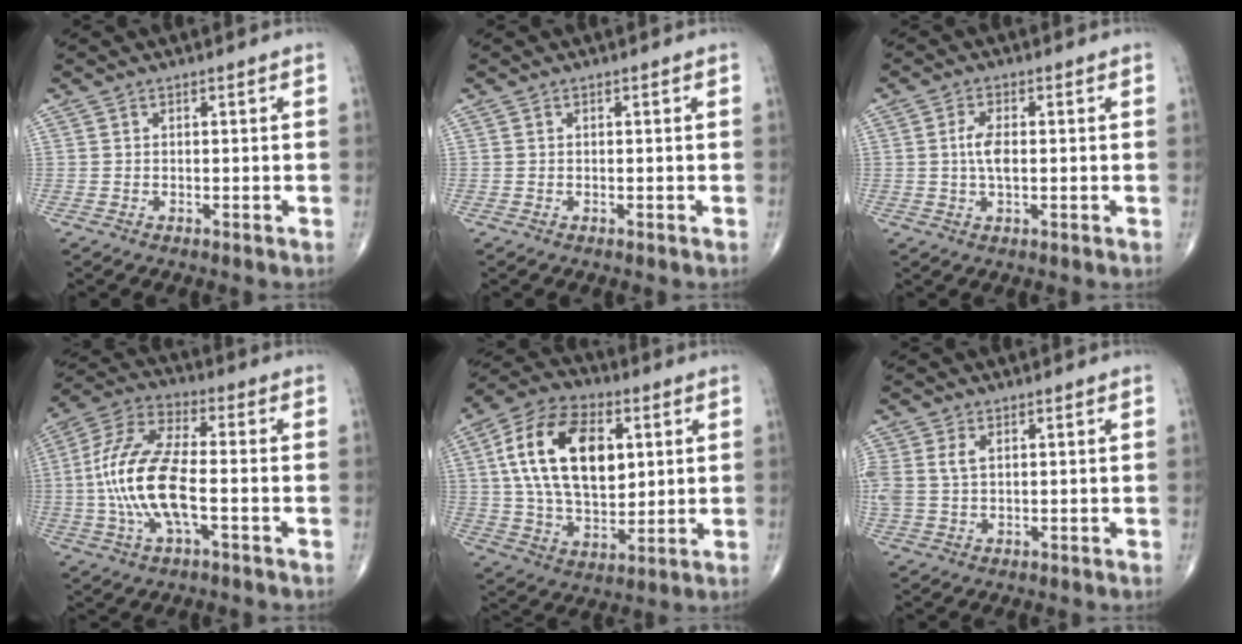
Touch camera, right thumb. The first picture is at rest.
{"total": 0.0}
{"total": 4.2, "force": [0.1, 1.8, 3.8], "torque": [-0.079, 0.000, 0.000]}
{"total": 16.1, "force": [-2.4, 6.1, 14.7], "torque": [-0.317, 0.027, -0.049]}
{"total": 20.4, "force": [4.6, 12.0, 15.9], "torque": [-0.266, 0.000, 0.080]}
{"total": 4.7, "force": [1.4, 2.7, 3.6], "torque": [-0.096, 0.009, 0.034]}